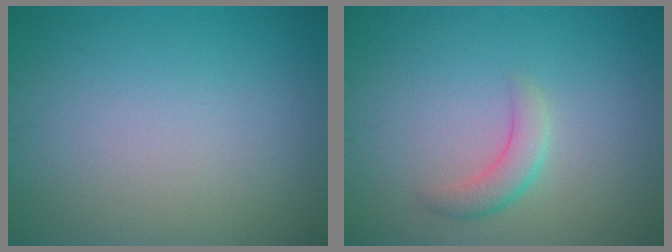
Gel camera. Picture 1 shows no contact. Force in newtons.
{"total": 2.1, "press": 2.1, "slide": 0.2}